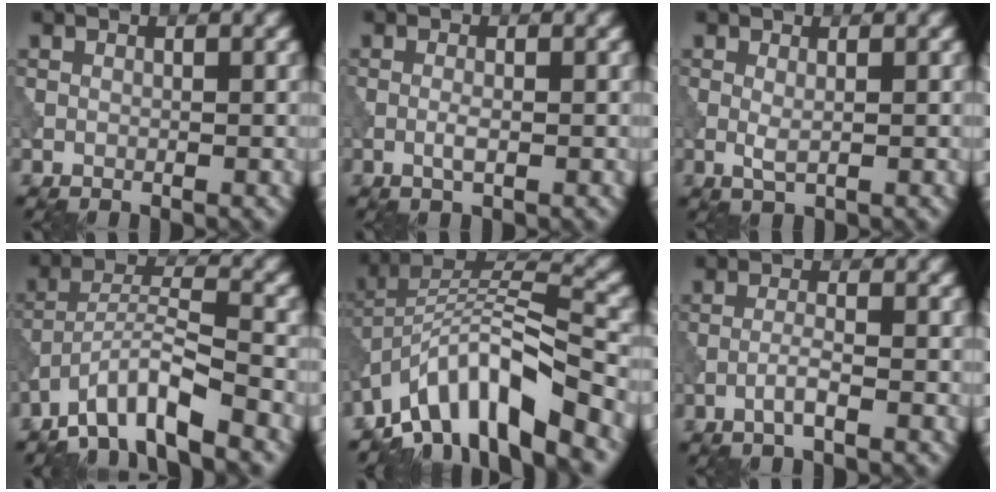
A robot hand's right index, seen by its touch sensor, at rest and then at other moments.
{"total": 1.2, "force": [-0.3, 0.3, 1.1], "torque": [-0.024, -0.001, -0.009]}
{"total": 1.2, "force": [0.1, 0.2, 1.1], "torque": [-0.025, 0.000, 0.001]}
{"total": 6.2, "force": [-4.8, 1.0, 3.8], "torque": [-0.063, 0.009, -0.091]}
{"total": 10.5, "force": [-7.0, 3.1, 7.2], "torque": [-0.107, 0.009, -0.139]}
{"total": 1.7, "force": [-0.9, 0.2, 1.5], "torque": [-0.028, 0.007, -0.022]}